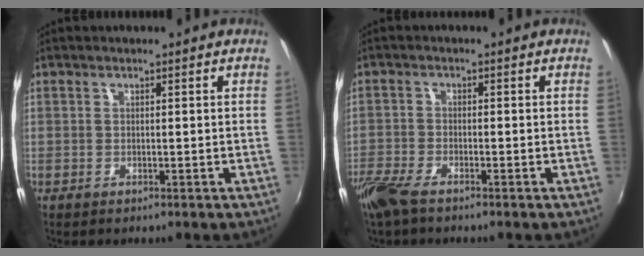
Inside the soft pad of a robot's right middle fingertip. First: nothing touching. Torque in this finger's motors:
{"motor_torque": [1.11, -1.03, 0.63, 0.21]}